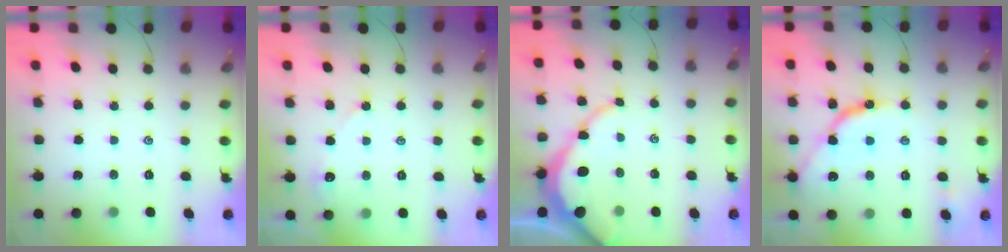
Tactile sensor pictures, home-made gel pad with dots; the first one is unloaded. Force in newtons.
{"total": 2.9, "press": 2.9, "slide": 0.5}
{"total": 8.5, "press": 8.4, "slide": 1.0}
{"total": 9.9, "press": 9.9, "slide": 1.0}